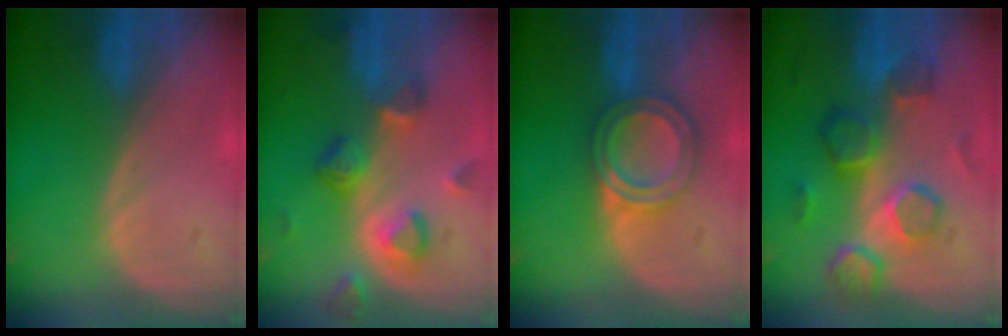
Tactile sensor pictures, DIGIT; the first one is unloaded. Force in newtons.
{"total": 7.1, "press": 6.9, "slide": 1.6}
{"total": 6.2, "press": 5.4, "slide": 2.9}
{"total": 9.0, "press": 8.6, "slide": 2.8}